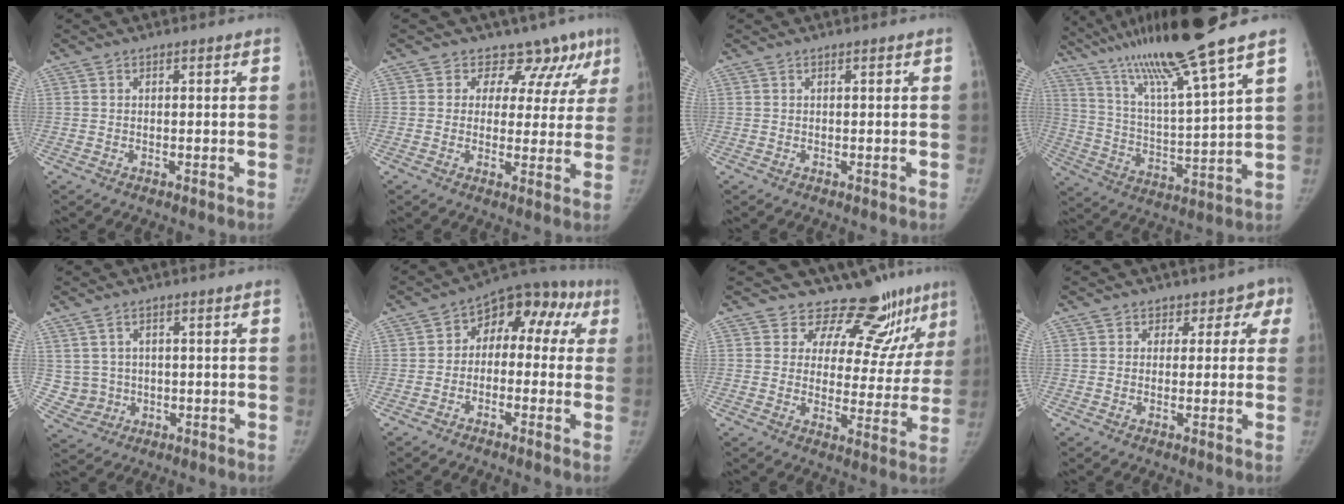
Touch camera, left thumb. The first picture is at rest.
{"total": 9.7, "force": [6.6, 6.6, 2.4], "torque": [0.018, -0.023, 0.060]}
{"total": 0.0}
{"total": 20.0, "force": [15.0, -0.3, 13.2], "torque": [-0.221, -0.058, 0.272]}
{"total": 4.5, "force": [0.5, 4.4, 1.1], "torque": [-0.003, -0.001, 0.018]}
{"total": 11.7, "force": [1.1, 8.3, 8.2], "torque": [-0.049, 0.052, -0.004]}
{"total": 12.5, "force": [11.0, 4.7, 3.6], "torque": [-0.004, -0.090, 0.146]}
{"total": 4.4, "force": [1.9, 3.9, 0.5], "torque": [0.043, 0.000, 0.005]}